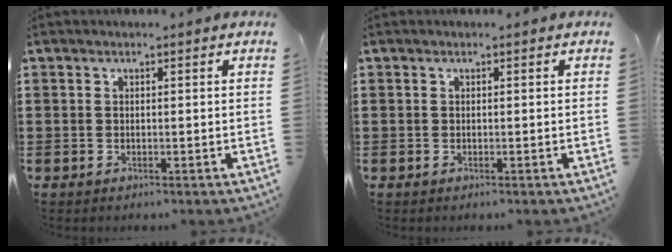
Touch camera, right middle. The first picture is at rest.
{"total": 0.0}